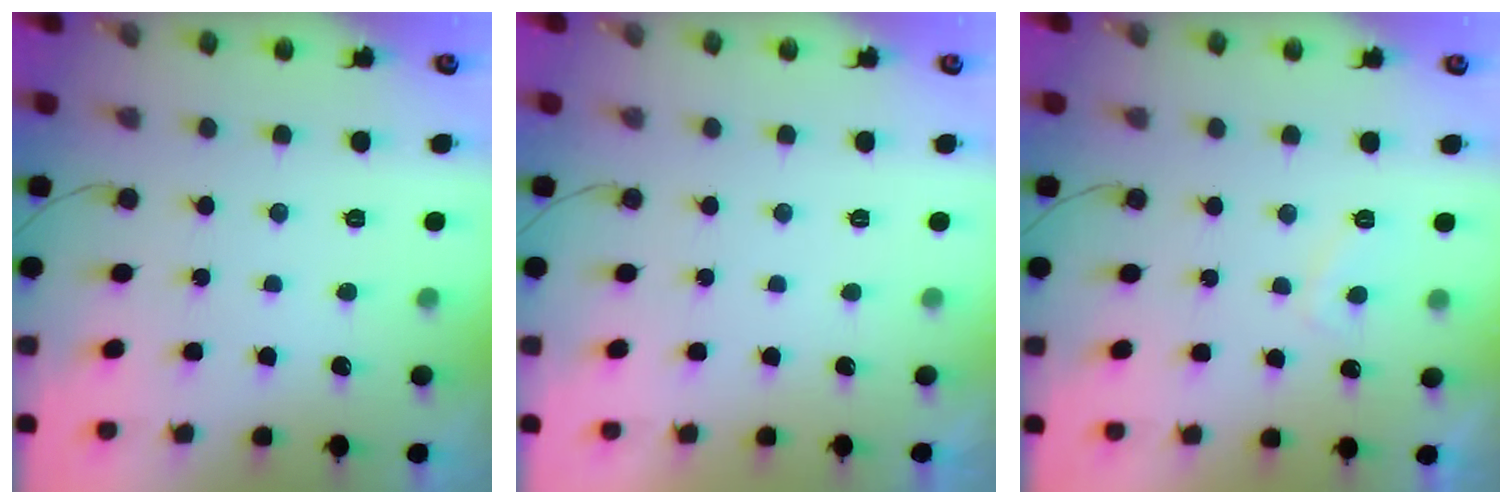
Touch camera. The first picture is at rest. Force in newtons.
{"total": 2.2, "press": 2.2, "slide": 0.3}
{"total": 3.4, "press": 3.3, "slide": 1.0}